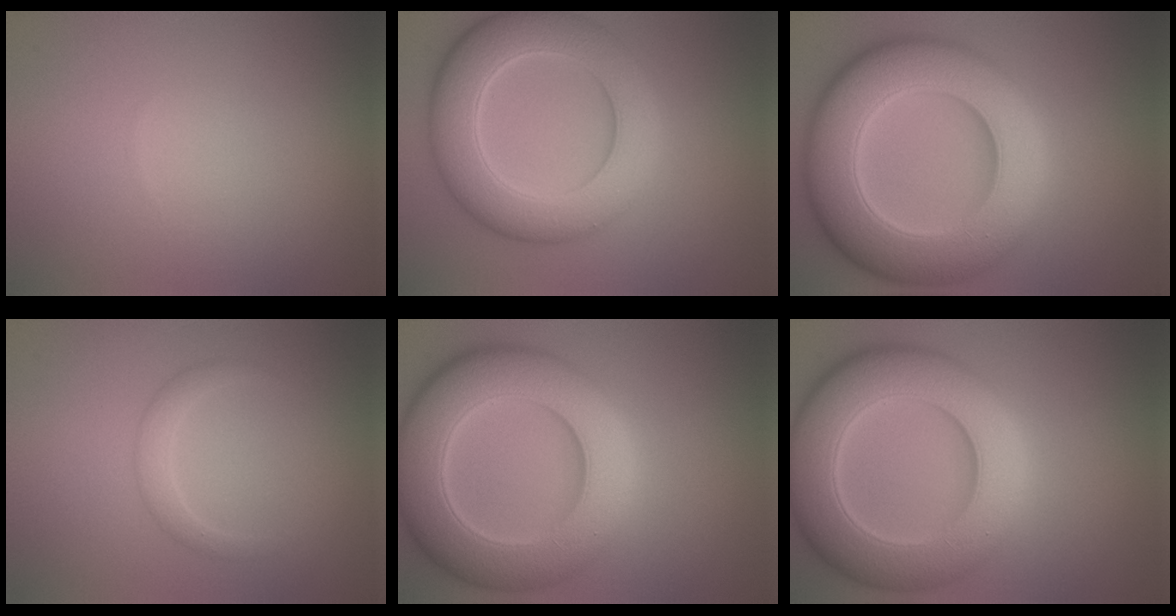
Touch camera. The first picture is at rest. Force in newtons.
{"total": 8.6, "press": 8.6, "slide": 0.5}
{"total": 13.2, "press": 13.1, "slide": 2.1}
{"total": 1.5, "press": 1.5, "slide": 0.1}
{"total": 11.3, "press": 11.3, "slide": 0.8}
{"total": 11.3, "press": 11.3, "slide": 0.8}